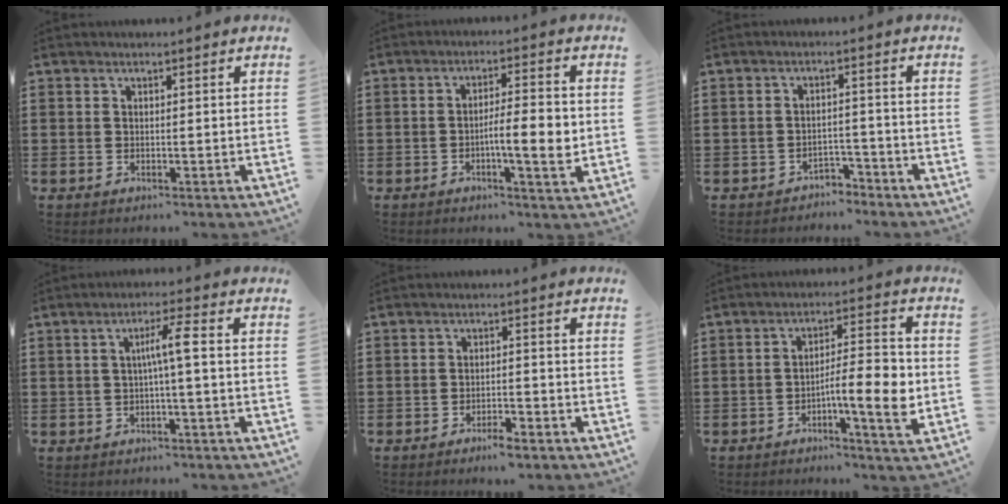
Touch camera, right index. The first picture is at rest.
{"total": 6.9, "force": [-1.0, 1.3, 6.8], "torque": [-0.101, -0.002, -0.023]}
{"total": 2.7, "force": [-2.6, 0.6, 0.0], "torque": [-0.009, 0.001, -0.056]}
{"total": 4.2, "force": [-0.1, 0.0, 4.2], "torque": [-0.081, 0.002, -0.009]}
{"total": 2.3, "force": [-2.0, 0.2, 1.0], "torque": [-0.020, 0.002, -0.039]}
{"total": 8.3, "force": [-2.1, 1.7, 7.8], "torque": [-0.115, -0.004, -0.039]}